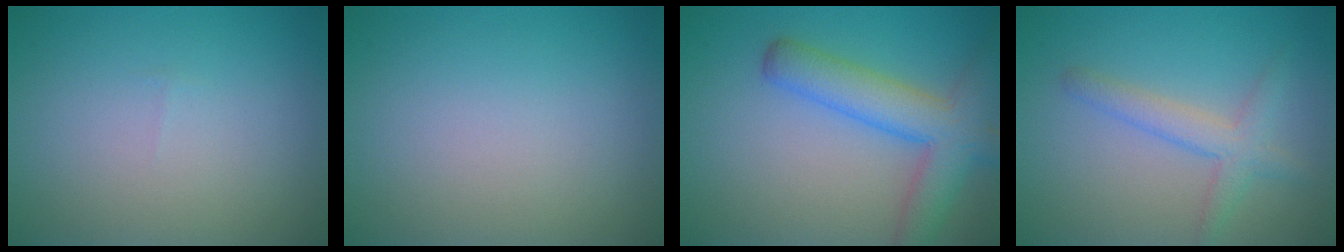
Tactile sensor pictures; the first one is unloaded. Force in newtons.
{"total": 0.0}
{"total": 6.1, "press": 6.1, "slide": 0.4}
{"total": 2.8, "press": 2.8, "slide": 0.1}